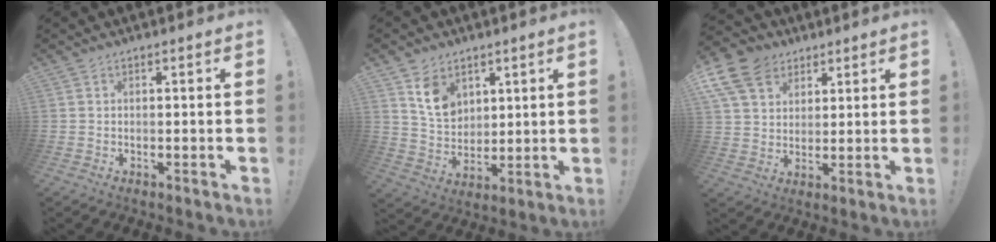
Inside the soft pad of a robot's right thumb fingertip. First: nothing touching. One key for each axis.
{"total": 10.4, "fx": 5.6, "fy": 7.5, "fz": 4.5, "tx": -0.069, "ty": -0.024, "tz": 0.111}
{"total": 13.1, "fx": 6.6, "fy": 9.8, "fz": 5.8, "tx": -0.112, "ty": -0.033, "tz": 0.134}